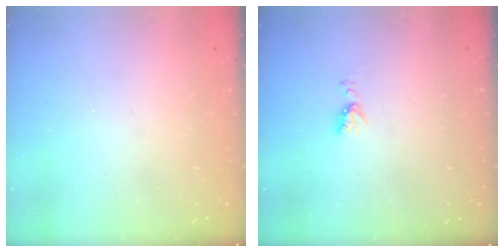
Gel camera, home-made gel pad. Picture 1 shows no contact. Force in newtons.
{"total": 5.6, "press": 5.5, "slide": 0.8}